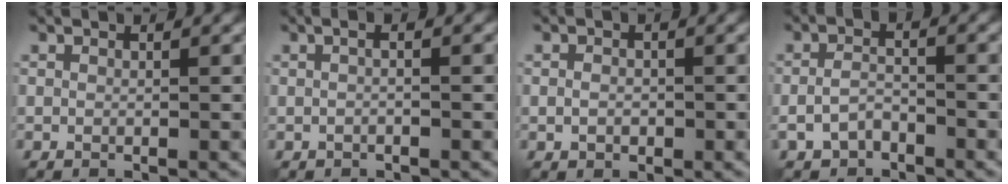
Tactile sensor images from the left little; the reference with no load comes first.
{"total": 2.5, "force": [0.4, 1.2, 2.2], "torque": [-0.020, 0.018, -0.012]}
{"total": 1.4, "force": [-0.6, 1.0, 0.8], "torque": [-0.014, -0.003, -0.011]}
{"total": 2.5, "force": [-1.7, 1.2, 1.3], "torque": [-0.029, 0.001, -0.036]}